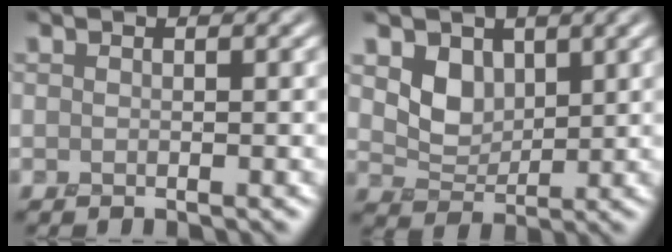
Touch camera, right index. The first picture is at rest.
{"total": 3.1, "force": [1.1, 2.3, 1.7], "torque": [-0.040, -0.011, 0.016]}